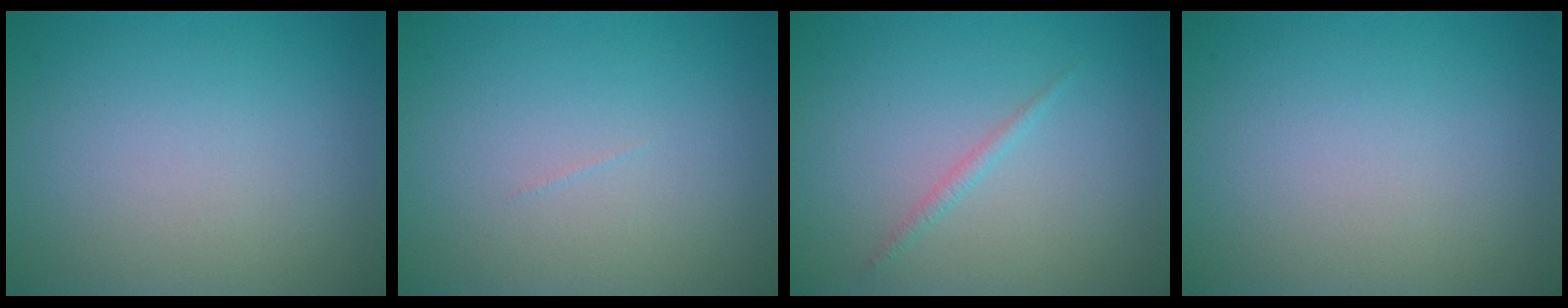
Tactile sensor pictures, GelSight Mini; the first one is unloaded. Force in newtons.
{"total": 0.0}
{"total": 0.8, "press": 0.8, "slide": 0.1}
{"total": 0.0}